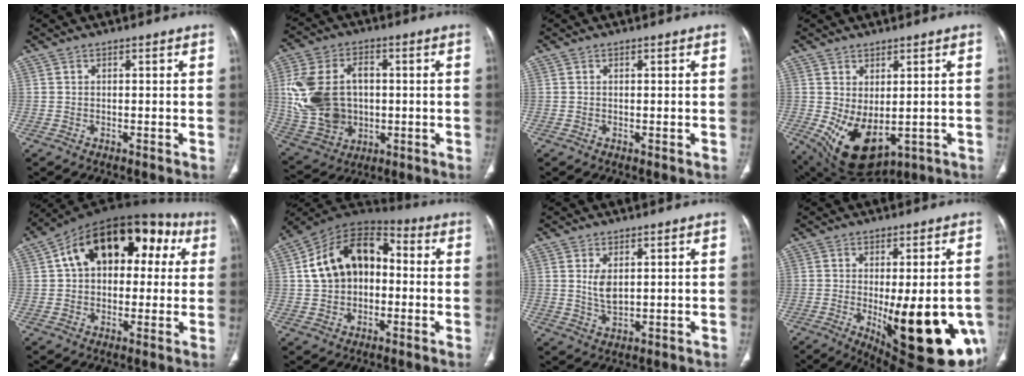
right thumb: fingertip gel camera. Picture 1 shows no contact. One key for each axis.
{"total": 17.2, "fx": 0.8, "fy": 12.8, "fz": 11.5, "tx": -0.216, "ty": 0.011, "tz": 0.033}
{"total": 0.0}
{"total": 11.2, "fx": -1.6, "fy": 6.2, "fz": 9.2, "tx": -0.147, "ty": -0.012, "tz": 0.007}
{"total": 21.6, "fx": 5.9, "fy": 13.2, "fz": 16.1, "tx": -0.205, "ty": 0.047, "tz": 0.079}
{"total": 16.7, "fx": 1.2, "fy": 11.7, "fz": 11.9, "tx": -0.170, "ty": 0.041, "tz": 0.008}
{"total": 4.1, "fx": 1.1, "fy": 2.1, "fz": 3.3, "tx": -0.061, "ty": -0.013, "tz": 0.030}
{"total": 21.8, "fx": -5.7, "fy": 7.4, "fz": 19.7, "tx": -0.205, "ty": -0.027, "tz": -0.053}